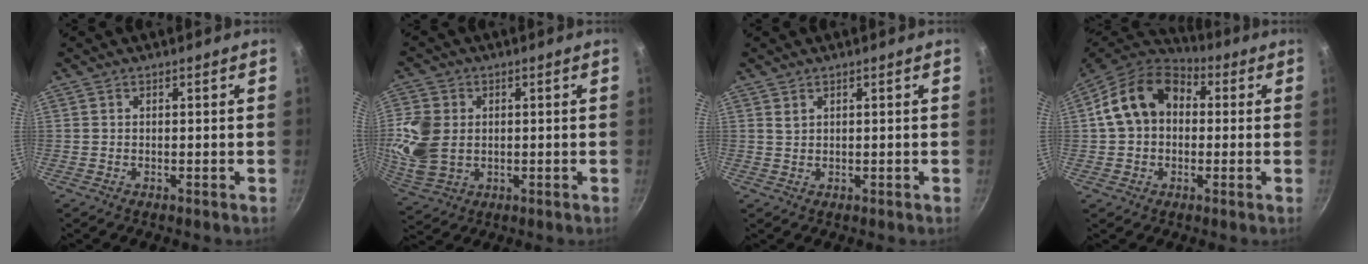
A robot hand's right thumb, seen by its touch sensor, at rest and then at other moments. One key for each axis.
{"total": 10.5, "fx": 0.7, "fy": 8.1, "fz": 6.7, "tx": -0.128, "ty": -0.008, "tz": 0.020}
{"total": 1.0, "fx": 0.7, "fy": 0.6, "fz": 0.4, "tx": -0.004, "ty": -0.006, "tz": 0.014}
{"total": 14.5, "fx": 1.8, "fy": 11.1, "fz": 9.3, "tx": -0.134, "ty": 0.034, "tz": 0.015}